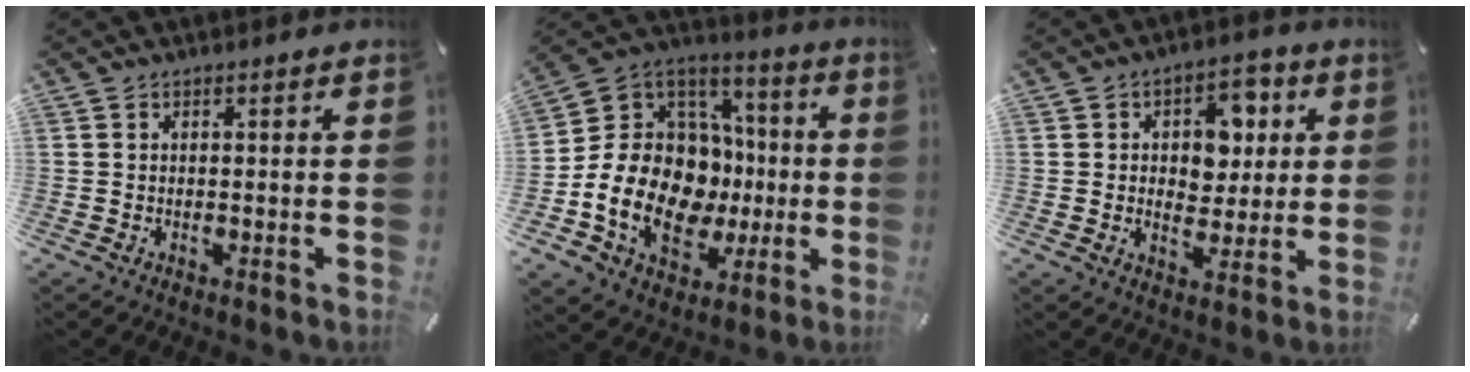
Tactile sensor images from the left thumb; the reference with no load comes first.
{"total": 20.0, "force": [-4.5, 15.2, 12.1], "torque": [-0.256, -0.010, -0.060]}
{"total": 9.4, "force": [2.1, 7.5, 5.3], "torque": [-0.062, -0.002, 0.033]}